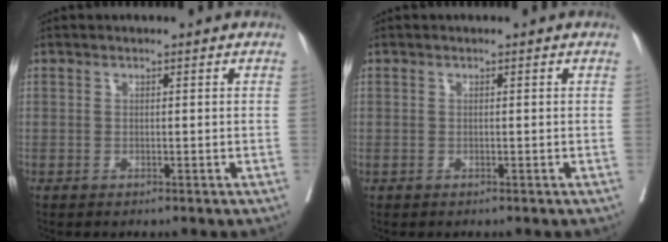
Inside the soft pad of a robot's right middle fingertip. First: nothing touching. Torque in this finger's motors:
{"motor_torque": [0.37, -0.25, 1.05, 0.21]}